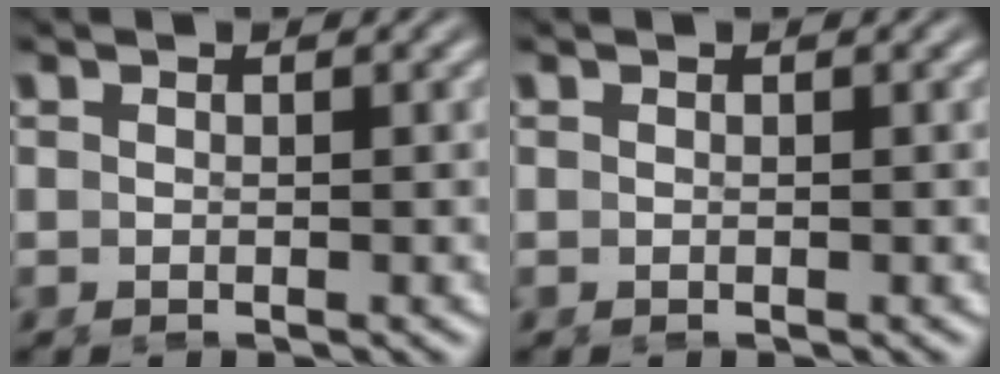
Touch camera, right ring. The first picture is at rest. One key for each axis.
{"total": 0.0}